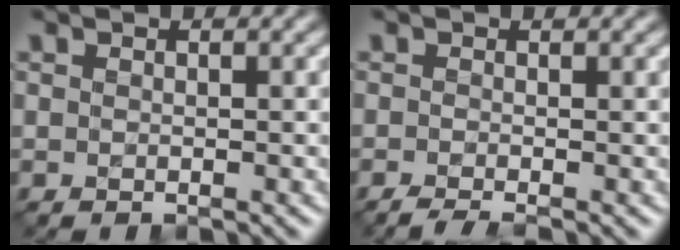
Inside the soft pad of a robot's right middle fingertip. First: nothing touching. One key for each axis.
{"total": 1.5, "fx": -0.9, "fy": 0.3, "fz": 1.2, "tx": -0.017, "ty": 0.003, "tz": -0.025}